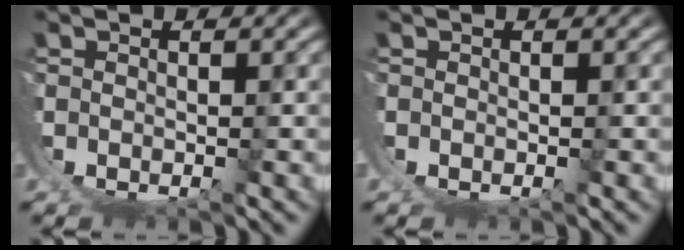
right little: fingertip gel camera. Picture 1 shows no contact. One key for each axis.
{"total": 0.0}